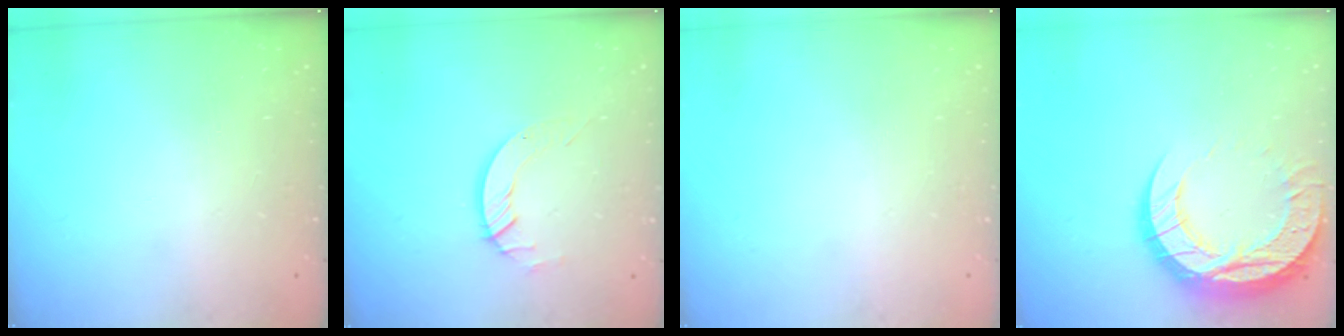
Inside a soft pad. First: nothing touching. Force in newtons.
{"total": 4.1, "press": 4.1, "slide": 0.1}
{"total": 0.0}
{"total": 18.4, "press": 18.4, "slide": 1.6}